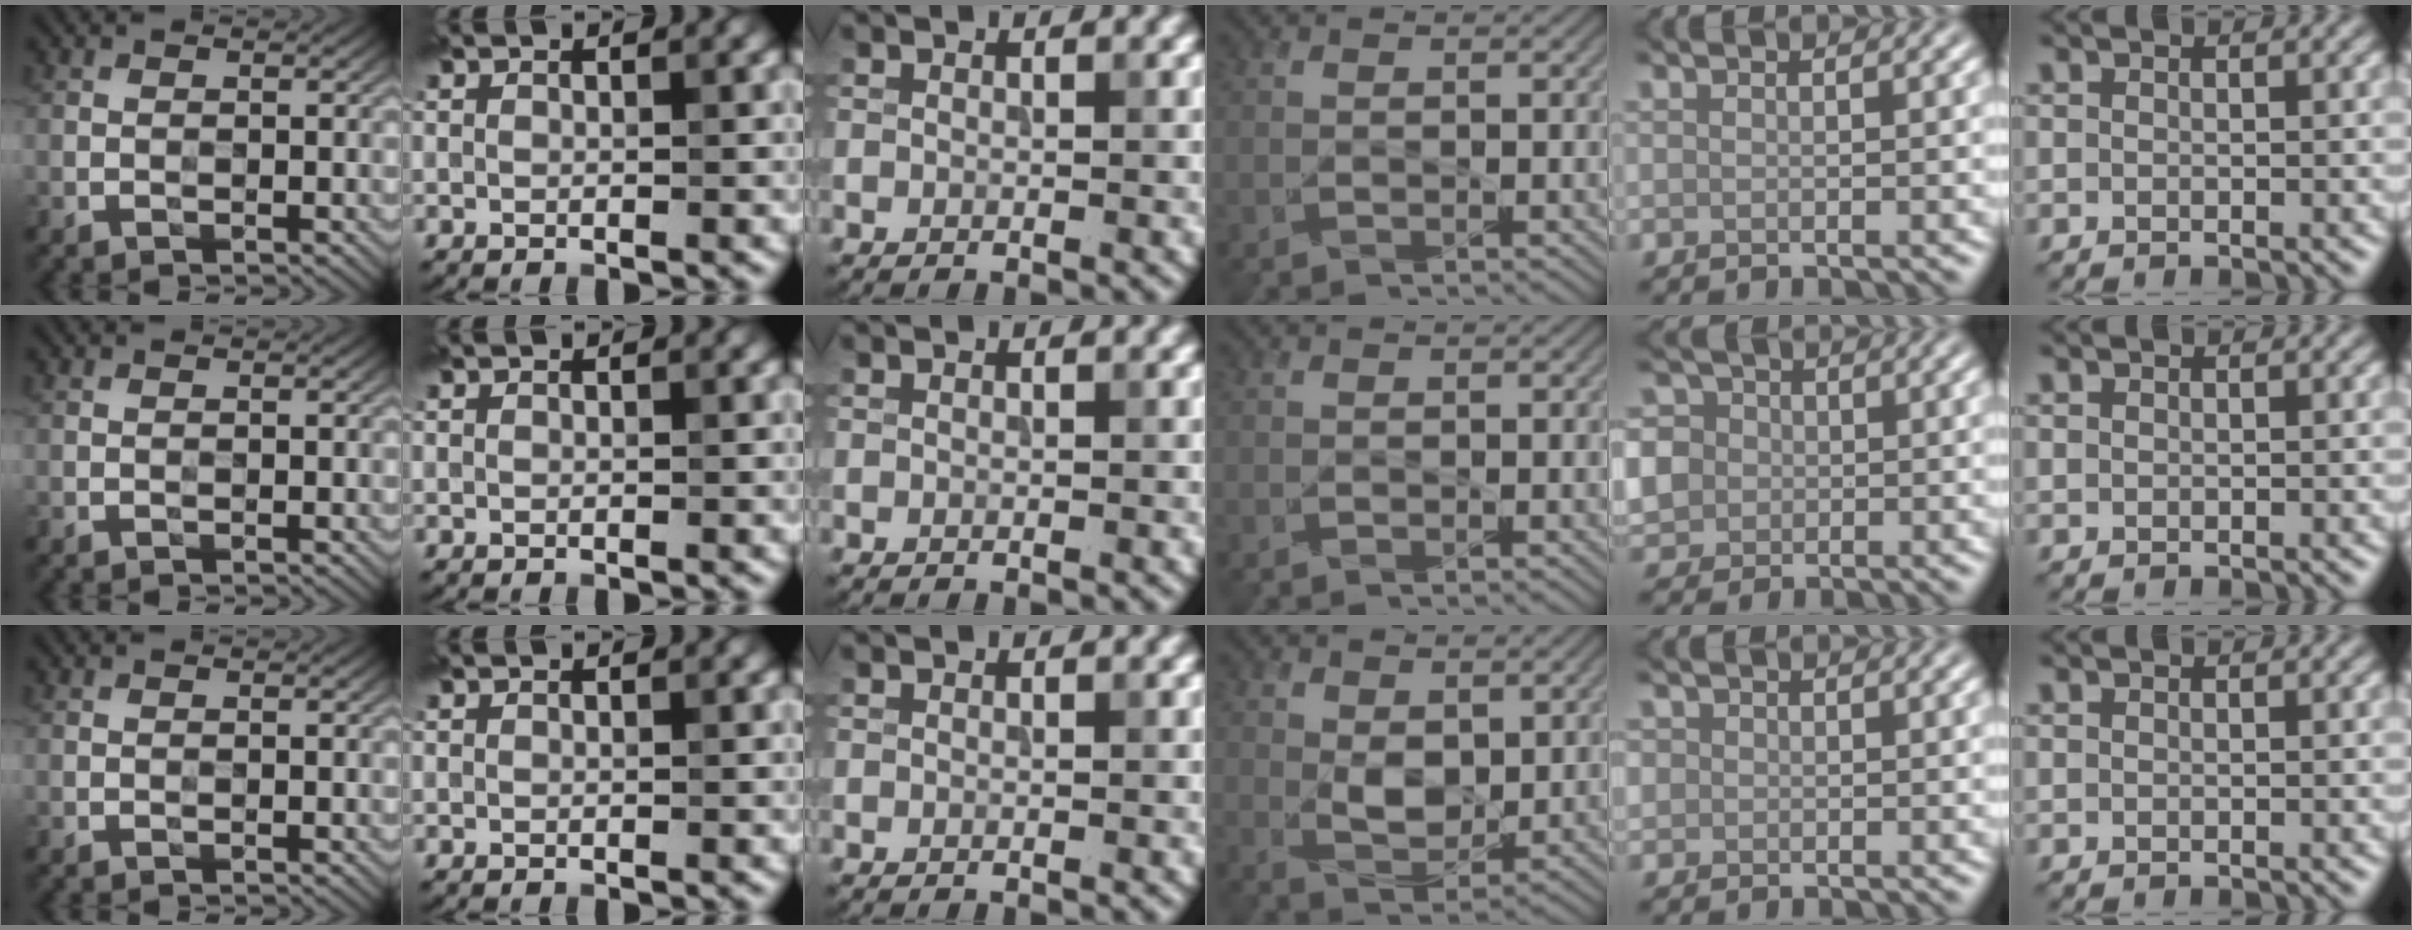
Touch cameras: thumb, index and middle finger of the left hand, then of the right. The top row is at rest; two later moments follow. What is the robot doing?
{"motion": "wipe", "object": "compact mirror"}